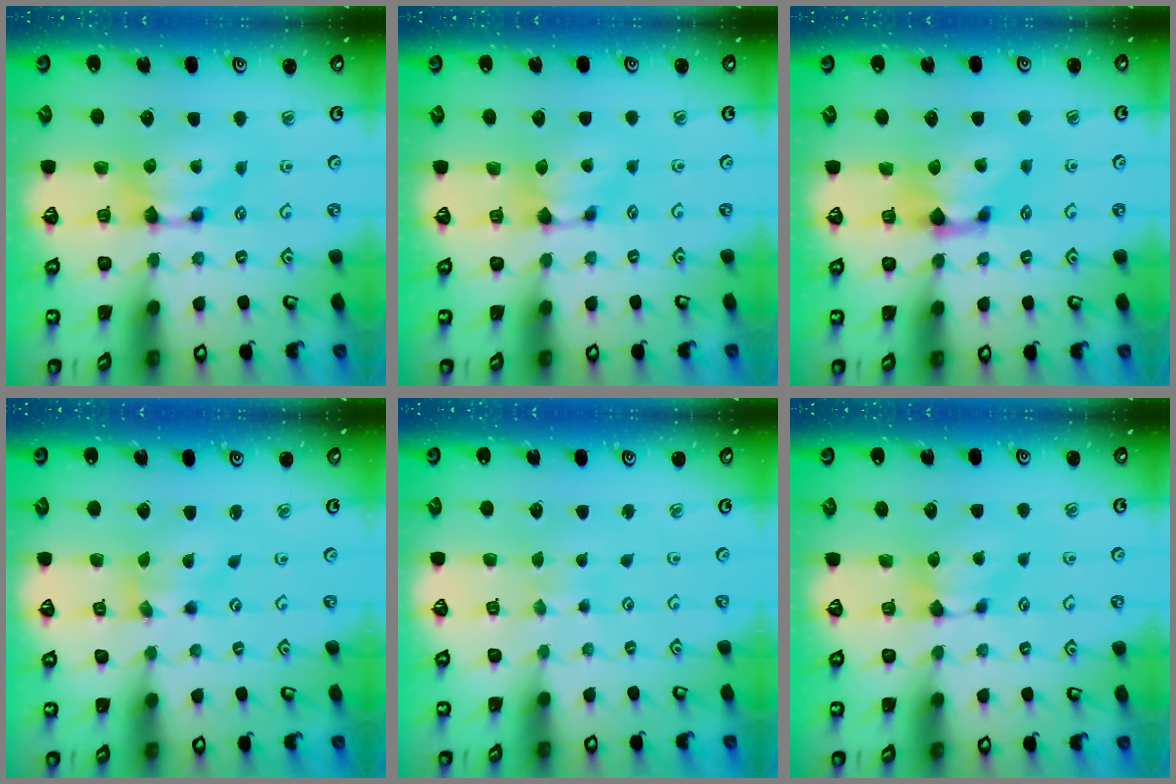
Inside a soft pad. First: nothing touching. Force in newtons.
{"total": 0.9, "press": 0.7, "slide": 0.6}
{"total": 1.2, "press": 0.4, "slide": 1.1}
{"total": 1.3, "press": 0.3, "slide": 1.2}
{"total": 3.5, "press": 3.5, "slide": 0.1}
{"total": 1.3, "press": 1.2, "slide": 0.6}